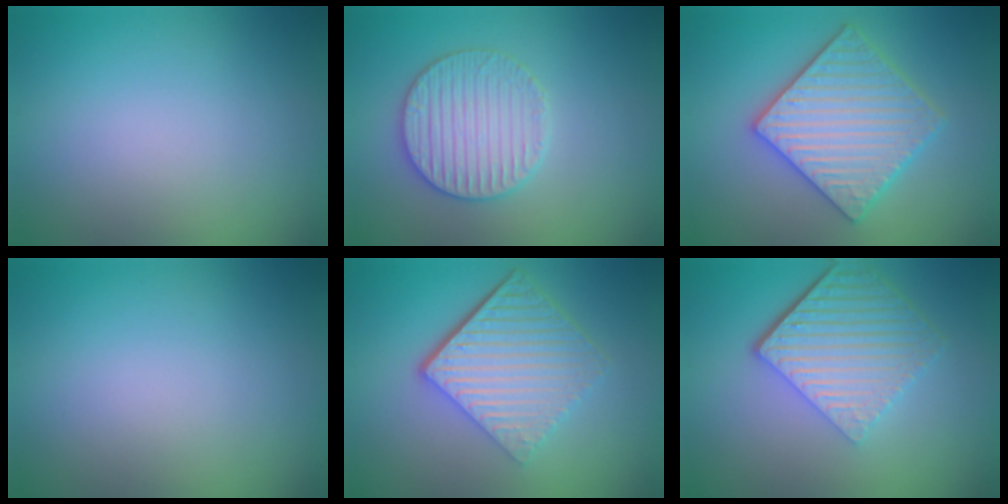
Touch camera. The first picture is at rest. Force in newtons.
{"total": 3.6, "press": 3.5, "slide": 0.9}
{"total": 5.8, "press": 5.7, "slide": 1.1}
{"total": 0.0}
{"total": 6.7, "press": 4.4, "slide": 5.1}
{"total": 6.1, "press": 4.3, "slide": 4.4}